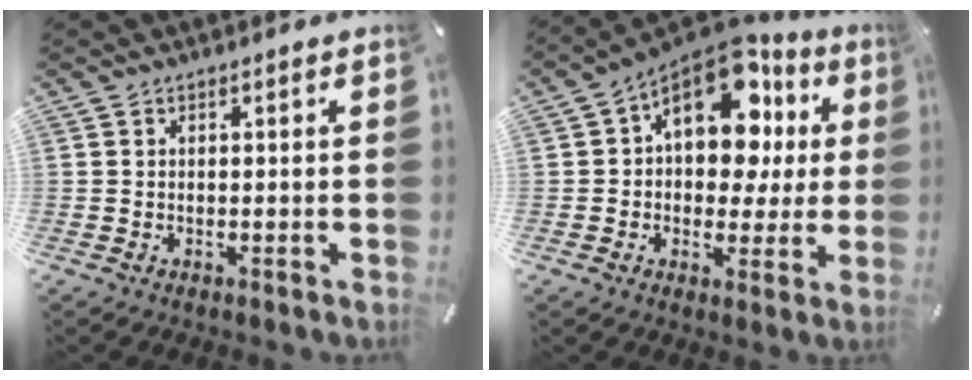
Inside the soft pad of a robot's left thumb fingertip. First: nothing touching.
{"total": 16.0, "force": [6.7, 10.1, 10.5], "torque": [-0.165, -0.042, 0.118]}